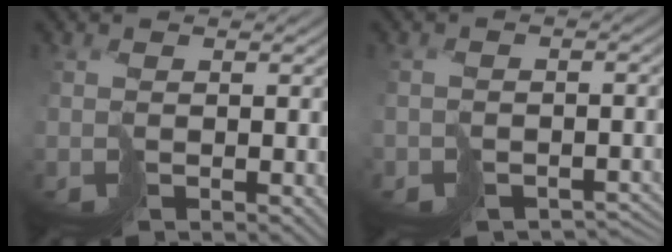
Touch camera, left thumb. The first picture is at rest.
{"total": 5.8, "force": [-4.7, 3.3, 1.1], "torque": [0.006, -0.006, -0.055]}